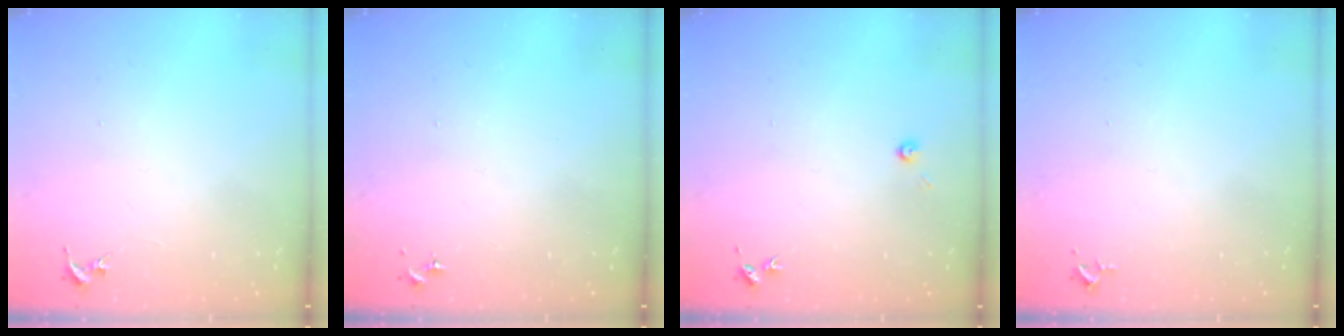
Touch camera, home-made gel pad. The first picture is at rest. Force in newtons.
{"total": 0.0}
{"total": 3.5, "press": 3.5, "slide": 0.2}
{"total": 2.6, "press": 2.6, "slide": 0.4}